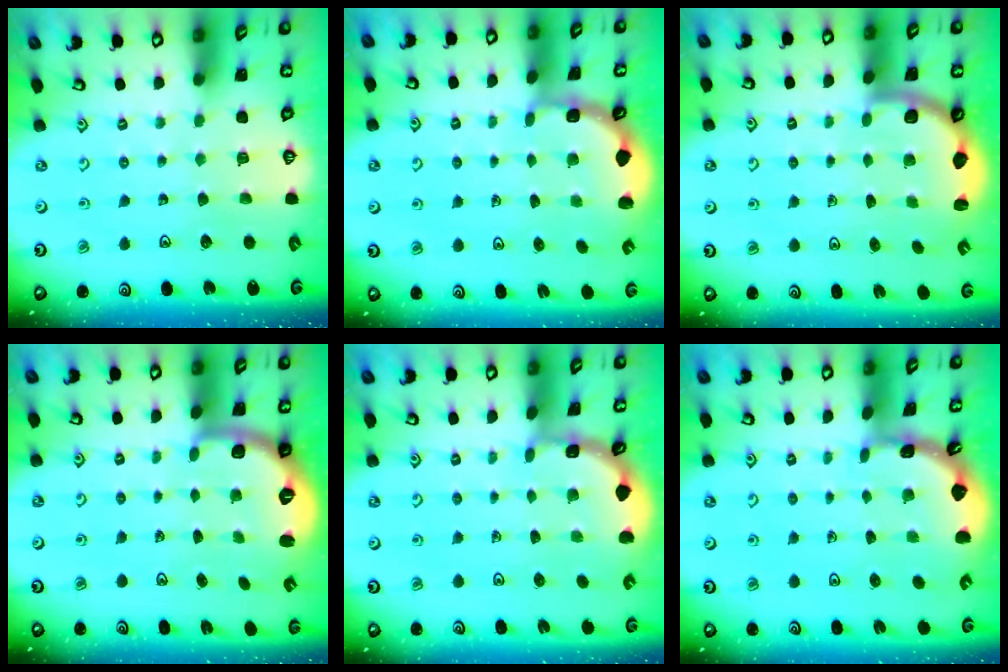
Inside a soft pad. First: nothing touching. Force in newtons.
{"total": 1.7, "press": 1.4, "slide": 0.9}
{"total": 2.4, "press": 2.3, "slide": 0.6}
{"total": 2.8, "press": 1.9, "slide": 2.0}
{"total": 1.7, "press": 1.7, "slide": 0.1}
{"total": 1.6, "press": 1.6, "slide": 0.1}